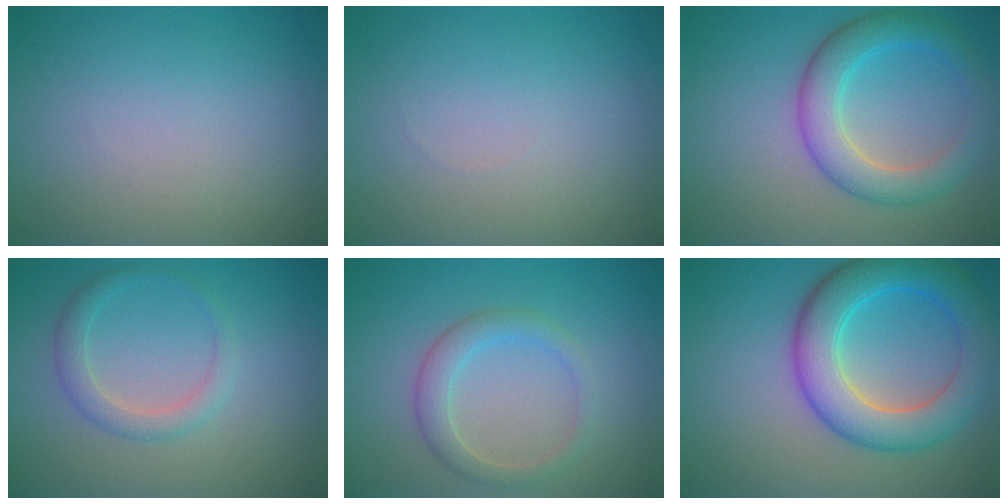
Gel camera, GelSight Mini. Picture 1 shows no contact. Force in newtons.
{"total": 0.0}
{"total": 5.1, "press": 5.1, "slide": 0.1}
{"total": 2.2, "press": 2.2, "slide": 0.2}
{"total": 2.7, "press": 2.7, "slide": 0.1}
{"total": 7.6, "press": 7.6, "slide": 0.3}